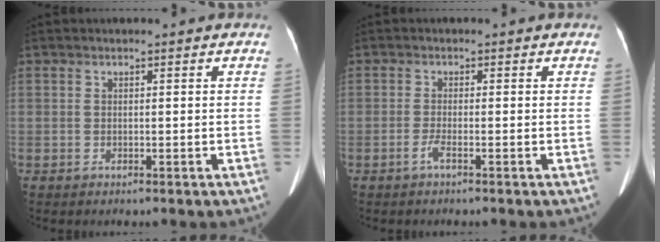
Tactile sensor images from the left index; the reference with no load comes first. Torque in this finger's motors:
{"motor_torque": [0.01, 0.00, -0.02, -0.01]}